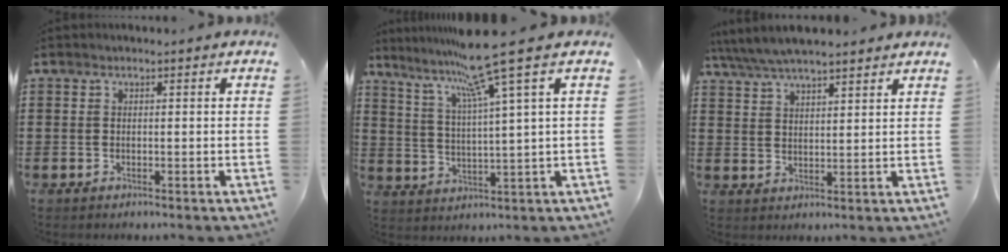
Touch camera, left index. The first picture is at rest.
{"total": 10.5, "force": [7.2, -1.3, 7.5], "torque": [-0.167, -0.030, 0.115]}
{"total": 5.2, "force": [4.7, 0.8, 1.9], "torque": [-0.053, -0.013, 0.085]}